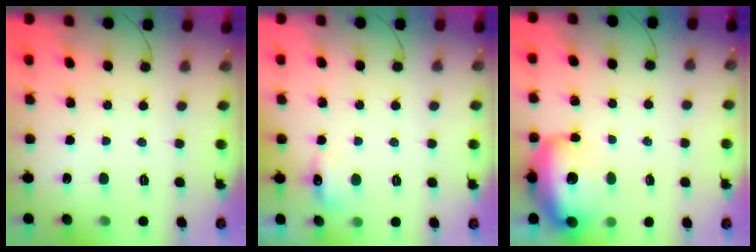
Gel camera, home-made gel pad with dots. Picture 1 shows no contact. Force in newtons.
{"total": 5.3, "press": 5.2, "slide": 1.2}
{"total": 22.4, "press": 19.2, "slide": 11.5}